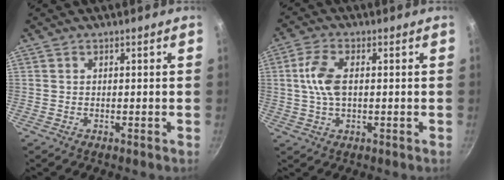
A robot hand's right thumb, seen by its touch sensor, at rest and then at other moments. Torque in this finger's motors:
{"motor_torque": [-0.23, -0.04, 0.22, 0.53, 0.04]}